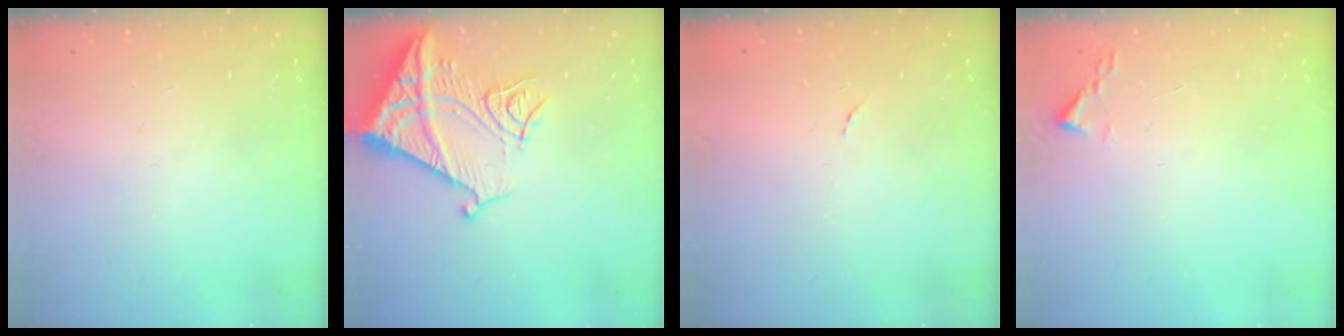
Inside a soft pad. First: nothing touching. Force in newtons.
{"total": 15.1, "press": 15.1, "slide": 1.5}
{"total": 3.3, "press": 3.3, "slide": 0.2}
{"total": 1.9, "press": 1.8, "slide": 0.3}